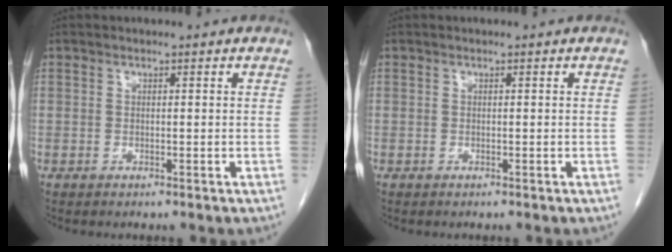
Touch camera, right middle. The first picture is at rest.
{"total": 0.0}